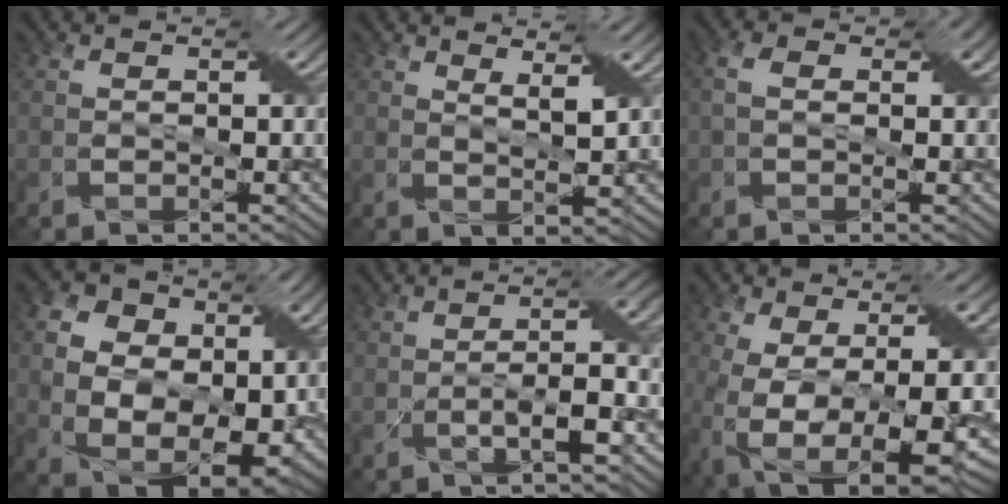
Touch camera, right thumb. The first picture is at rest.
{"total": 3.5, "force": [2.5, 0.4, 2.4], "torque": [-0.048, -0.007, 0.048]}
{"total": 3.8, "force": [0.8, 2.6, 2.7], "torque": [-0.051, 0.011, 0.004]}
{"total": 13.8, "force": [1.9, 10.5, 8.8], "torque": [-0.194, 0.004, 0.045]}
{"total": 5.5, "force": [-1.5, 0.5, 5.3], "torque": [-0.087, 0.015, -0.035]}
{"total": 12.7, "force": [-3.2, 6.0, 10.8], "torque": [-0.229, -0.037, -0.042]}